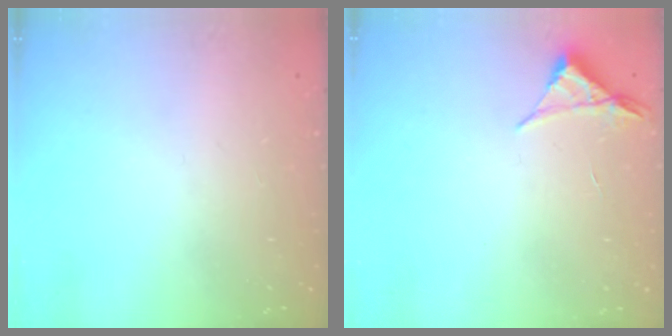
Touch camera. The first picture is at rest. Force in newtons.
{"total": 3.5, "press": 3.5, "slide": 0.6}